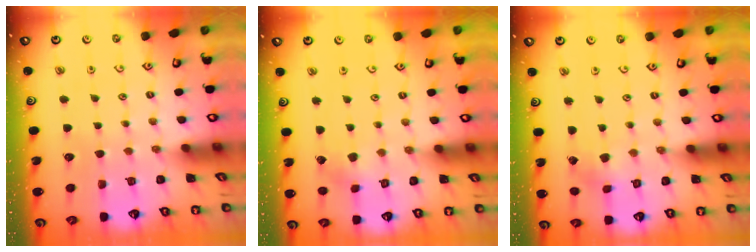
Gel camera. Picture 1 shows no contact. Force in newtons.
{"total": 3.0, "press": 3.0, "slide": 0.4}
{"total": 1.2, "press": 1.2, "slide": 0.1}